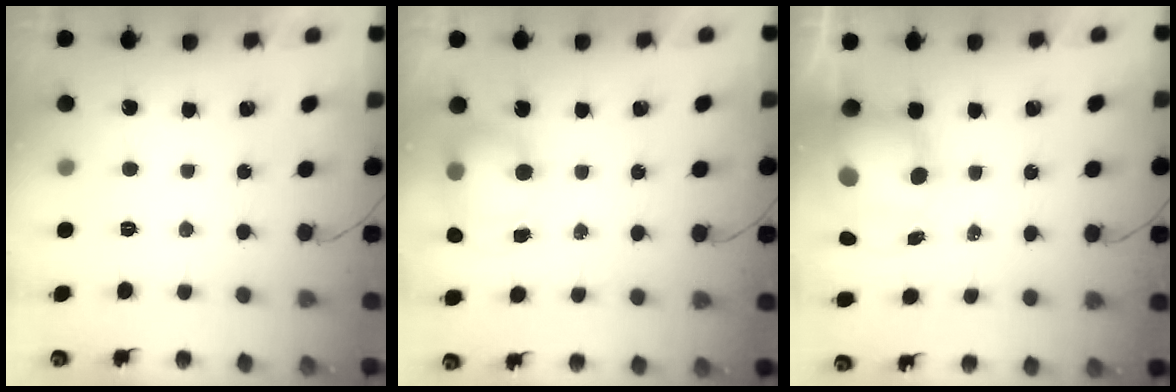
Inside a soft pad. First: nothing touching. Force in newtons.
{"total": 7.4, "press": 7.2, "slide": 1.3}
{"total": 10.4, "press": 10.1, "slide": 2.5}